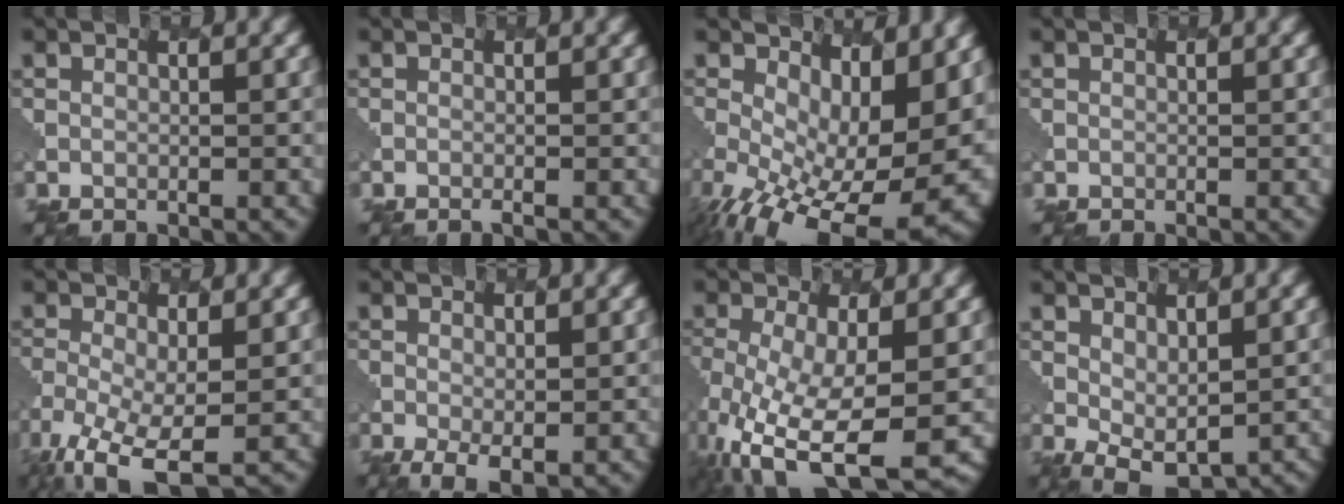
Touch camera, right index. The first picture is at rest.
{"total": 0.6, "force": [-0.4, 0.1, 0.4], "torque": [0.000, 0.001, -0.005]}
{"total": 15.8, "force": [-2.6, 8.5, 13.0], "torque": [-0.213, -0.045, -0.015]}
{"total": 0.0}
{"total": 7.6, "force": [-3.6, 3.4, 5.7], "torque": [-0.131, -0.028, -0.061]}
{"total": 2.9, "force": [-0.8, 1.4, 2.4], "torque": [-0.045, -0.012, -0.009]}
{"total": 10.5, "force": [-3.8, 4.5, 8.7], "torque": [-0.179, -0.030, -0.061]}
{"total": 3.1, "force": [0.7, 1.8, 2.4], "torque": [-0.048, -0.010, 0.019]}